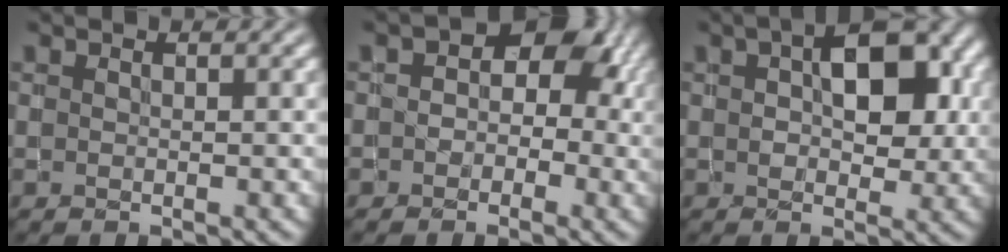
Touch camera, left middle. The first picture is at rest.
{"total": 4.6, "force": [0.1, 3.5, 3.0], "torque": [-0.005, 0.010, -0.009]}
{"total": 7.4, "force": [1.7, 4.1, 5.8], "torque": [-0.088, 0.009, 0.023]}